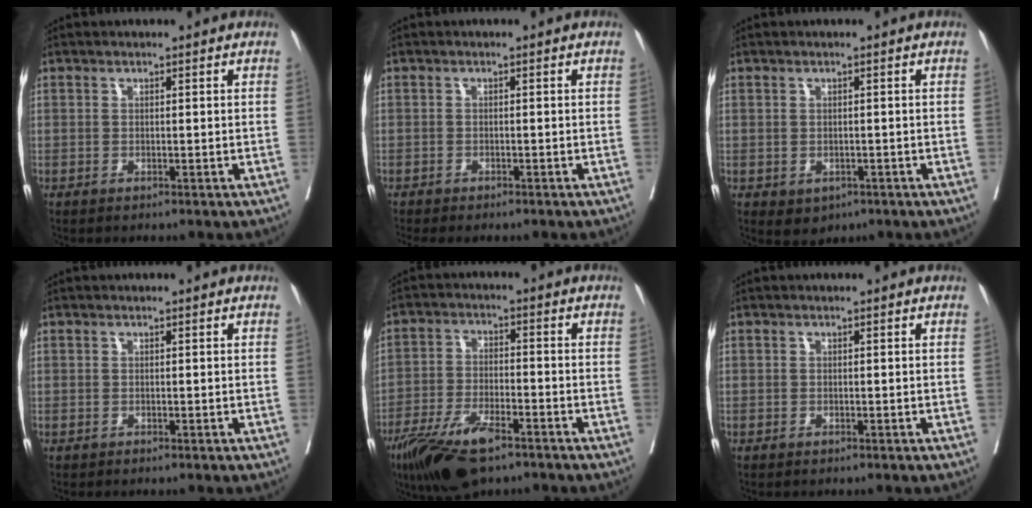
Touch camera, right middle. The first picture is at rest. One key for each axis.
{"total": 4.5, "fx": -3.8, "fy": 0.8, "fz": 2.1, "tx": -0.026, "ty": -0.010, "tz": -0.051}
{"total": 2.4, "fx": -0.9, "fy": 1.9, "fz": 1.1, "tx": -0.015, "ty": -0.002, "tz": 0.000}
{"total": 0.0}
{"total": 11.5, "fx": -7.7, "fy": 3.2, "fz": 7.9, "tx": -0.151, "ty": -0.023, "tz": -0.137}
{"total": 0.0}